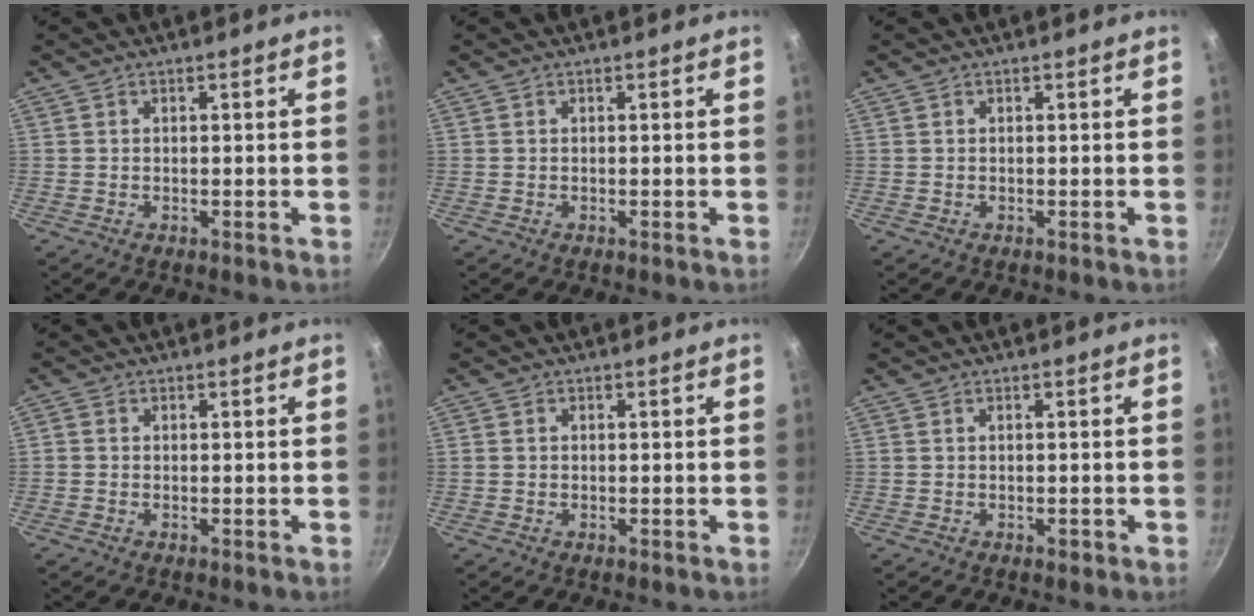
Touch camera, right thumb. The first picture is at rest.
{"total": 0.0}
{"total": 0.0}
{"total": 1.3, "force": [-0.8, 0.8, 0.6], "torque": [-0.016, 0.005, -0.022]}
{"total": 0.8, "force": [-0.1, 0.7, 0.3], "torque": [-0.006, 0.002, -0.003]}
{"total": 0.8, "force": [-0.4, 0.5, 0.5], "torque": [-0.009, 0.003, -0.003]}